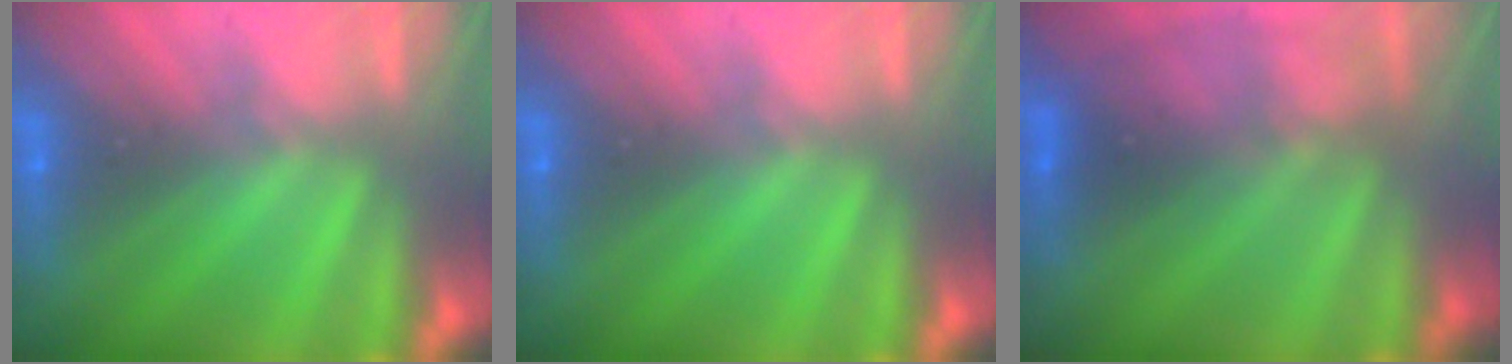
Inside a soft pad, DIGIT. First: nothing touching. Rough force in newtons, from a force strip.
{"total": 0.0}
{"total": 2.2}